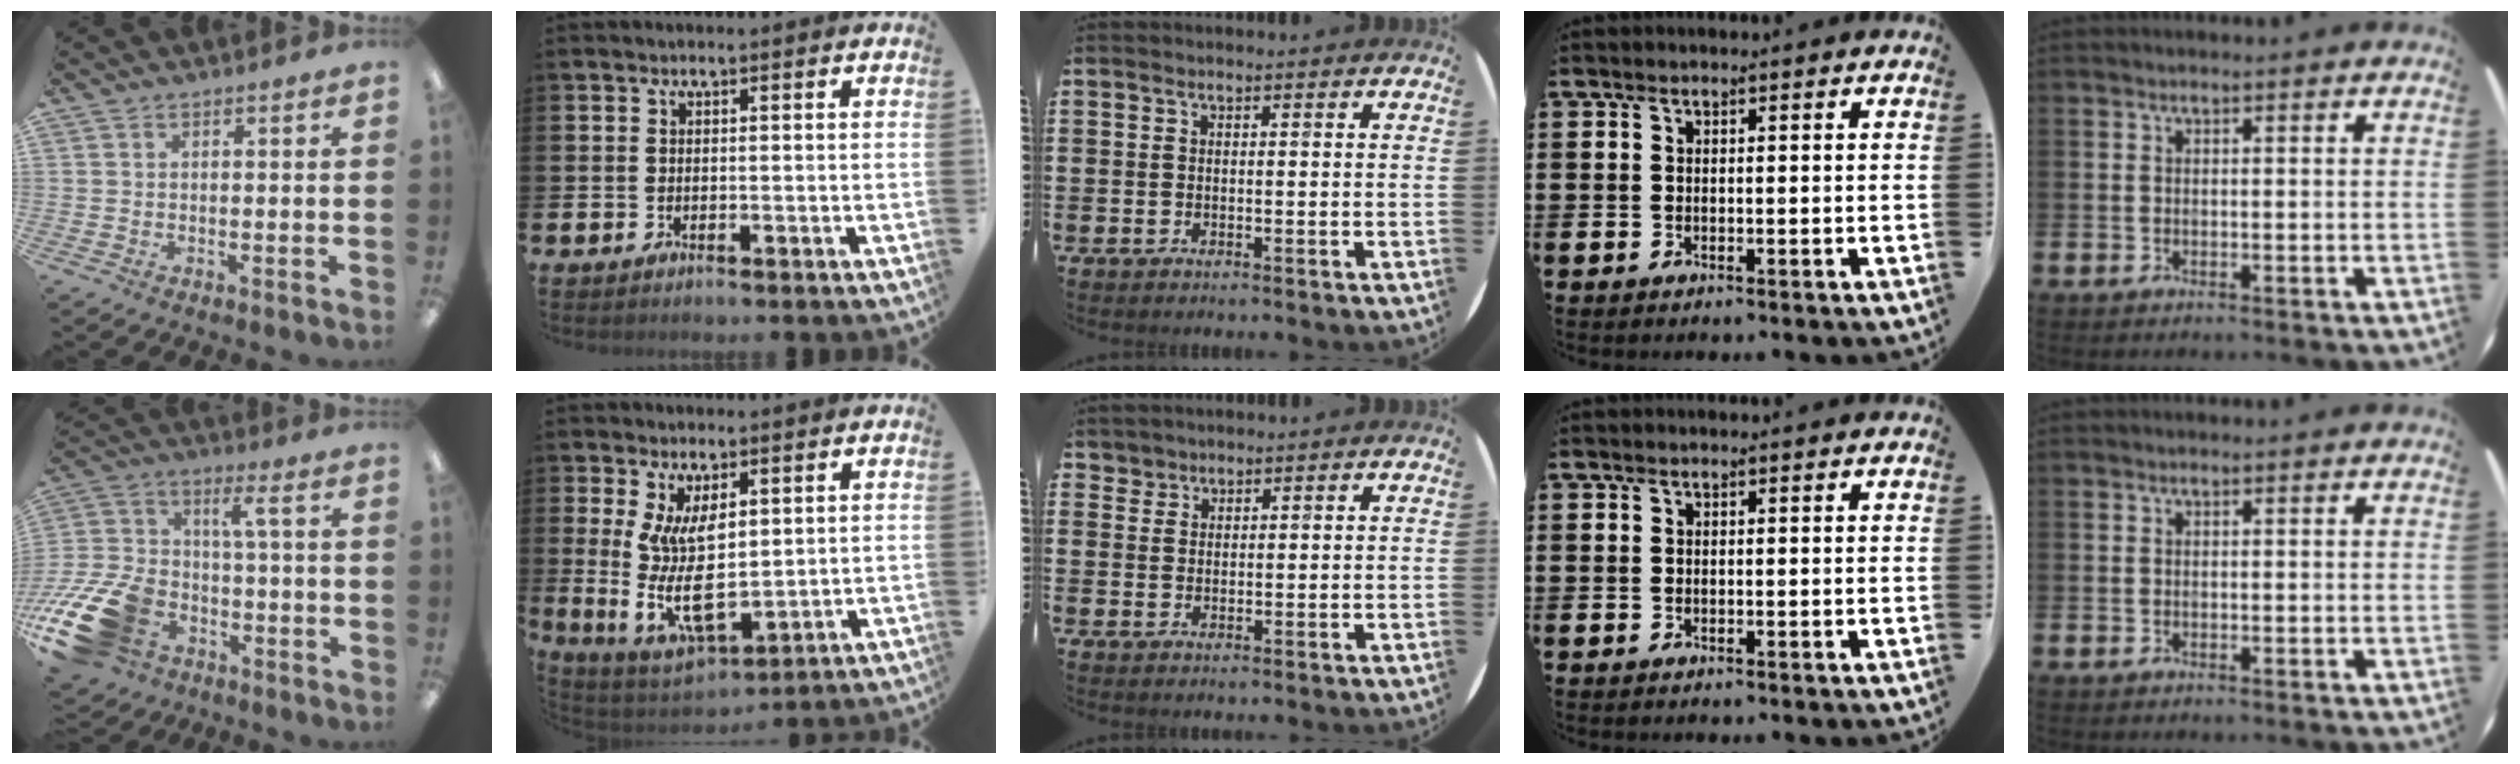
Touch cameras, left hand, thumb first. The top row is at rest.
{"thumb": {"total": 19.5, "force": [-7.4, 12.6, 12.9], "torque": [-0.263, 0.051, -0.116]}, "index": {"total": 9.6, "force": [1.8, 4.3, 8.4], "torque": [-0.165, -0.038, 0.034]}, "middle": {"total": 1.9, "force": [1.7, 0.9, -0.2], "torque": [0.000, 0.003, 0.034]}}